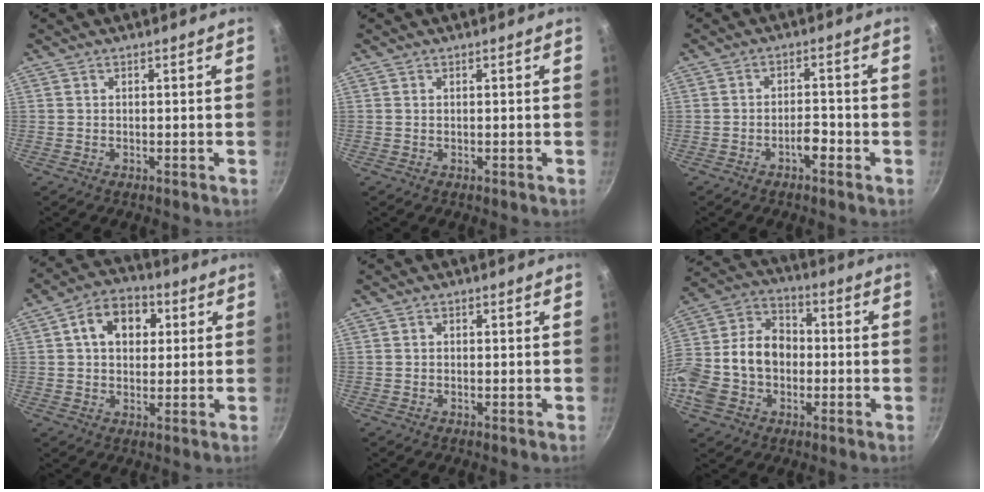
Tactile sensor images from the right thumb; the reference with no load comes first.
{"total": 0.0}
{"total": 3.2, "force": [-1.9, 1.3, 2.3], "torque": [-0.027, 0.022, -0.030]}
{"total": 10.5, "force": [2.7, 7.6, 6.6], "torque": [-0.073, 0.013, 0.029]}
{"total": 0.6, "force": [-0.1, 0.5, 0.2], "torque": [-0.002, 0.003, -0.002]}
{"total": 19.7, "force": [-2.5, 15.1, 12.5], "torque": [-0.234, 0.059, -0.050]}